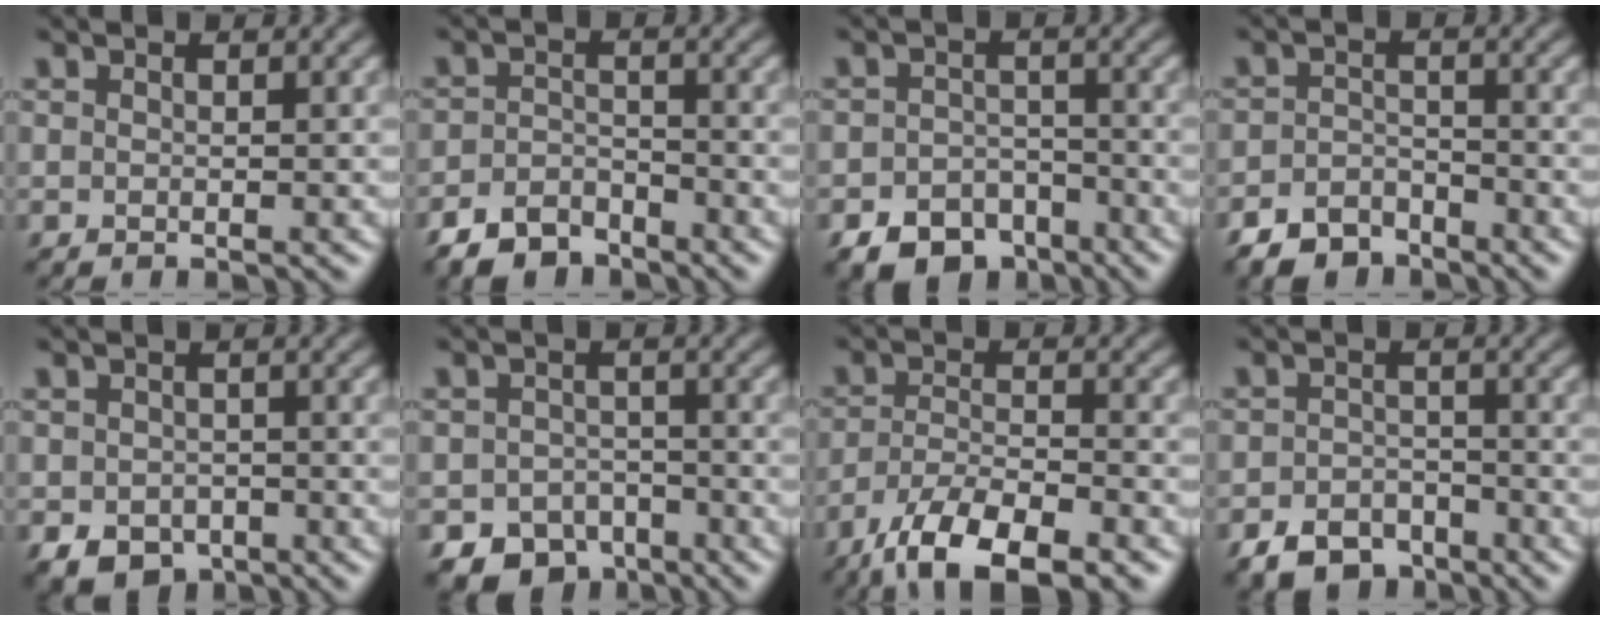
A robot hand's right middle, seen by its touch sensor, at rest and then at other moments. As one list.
[{"total": 3.9, "force": [-3.3, 1.7, 1.1], "torque": [-0.018, 0.001, -0.069]}, {"total": 4.6, "force": [-3.4, 2.8, 1.4], "torque": [-0.022, 0.000, -0.059]}, {"total": 3.6, "force": [-3.1, 1.6, 0.8], "torque": [-0.012, 0.002, -0.064]}, {"total": 3.3, "force": [-1.8, 2.5, 1.3], "torque": [-0.026, -0.010, -0.031]}, {"total": 4.5, "force": [-3.1, 3.1, 1.2], "torque": [-0.013, -0.006, -0.050]}, {"total": 8.5, "force": [-6.3, 2.6, 5.1], "torque": [-0.093, -0.009, -0.115]}, {"total": 4.1, "force": [-3.1, 2.3, 1.2], "torque": [-0.018, 0.001, -0.061]}]